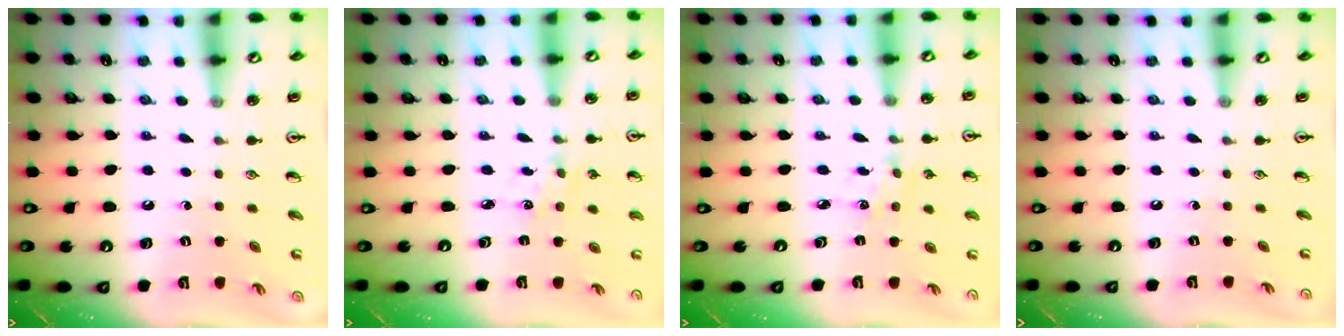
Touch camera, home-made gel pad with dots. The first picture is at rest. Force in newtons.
{"total": 1.8, "press": 1.7, "slide": 0.3}
{"total": 2.4, "press": 2.4, "slide": 0.6}
{"total": 0.0}